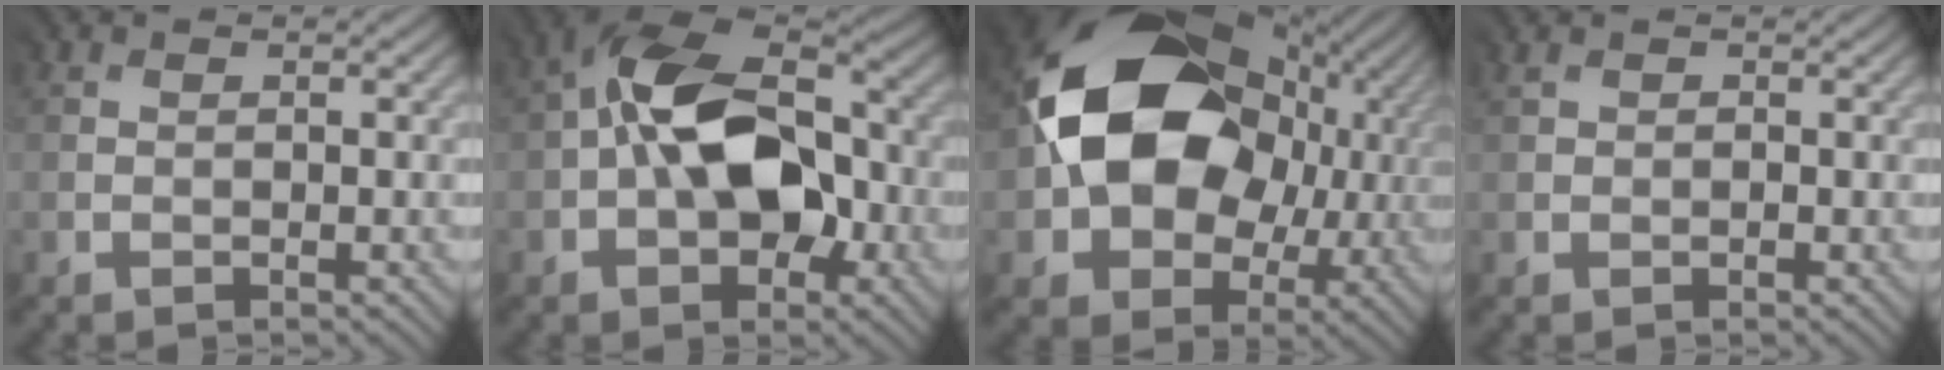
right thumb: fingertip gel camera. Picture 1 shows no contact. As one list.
[{"total": 13.0, "force": [-1.0, 7.8, 10.4], "torque": [-0.173, 0.020, -0.031]}, {"total": 18.0, "force": [2.4, 14.2, 10.7], "torque": [-0.198, -0.020, 0.058]}, {"total": 1.2, "force": [0.8, 0.8, 0.4], "torque": [-0.007, 0.001, 0.013]}]